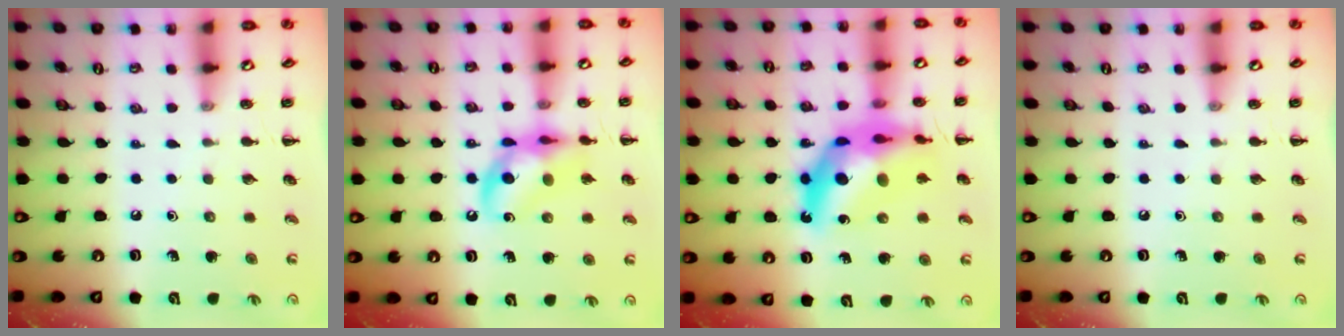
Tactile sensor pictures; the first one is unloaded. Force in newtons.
{"total": 14.7, "press": 14.4, "slide": 2.6}
{"total": 17.5, "press": 16.8, "slide": 4.8}
{"total": 0.0}